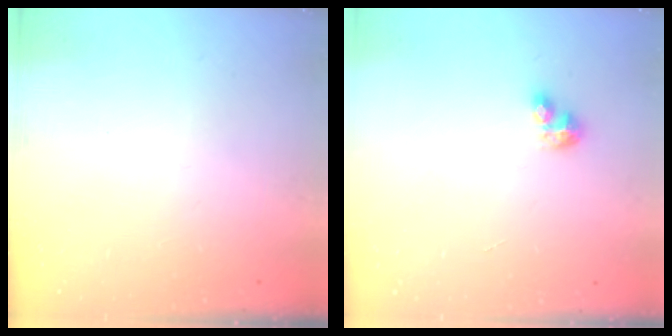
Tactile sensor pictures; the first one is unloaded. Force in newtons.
{"total": 3.7, "press": 3.7, "slide": 0.4}